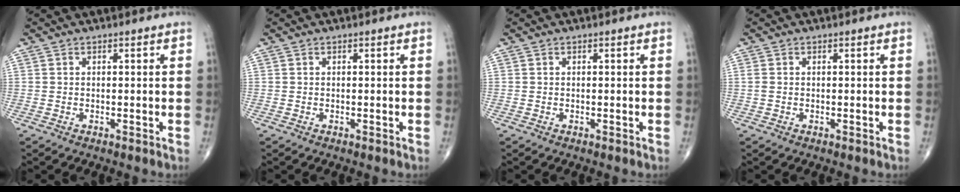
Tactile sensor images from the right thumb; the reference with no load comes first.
{"total": 0.0}
{"total": 0.0}
{"total": 0.7, "force": [0.0, 0.5, 0.5], "torque": [-0.020, 0.007, 0.005]}